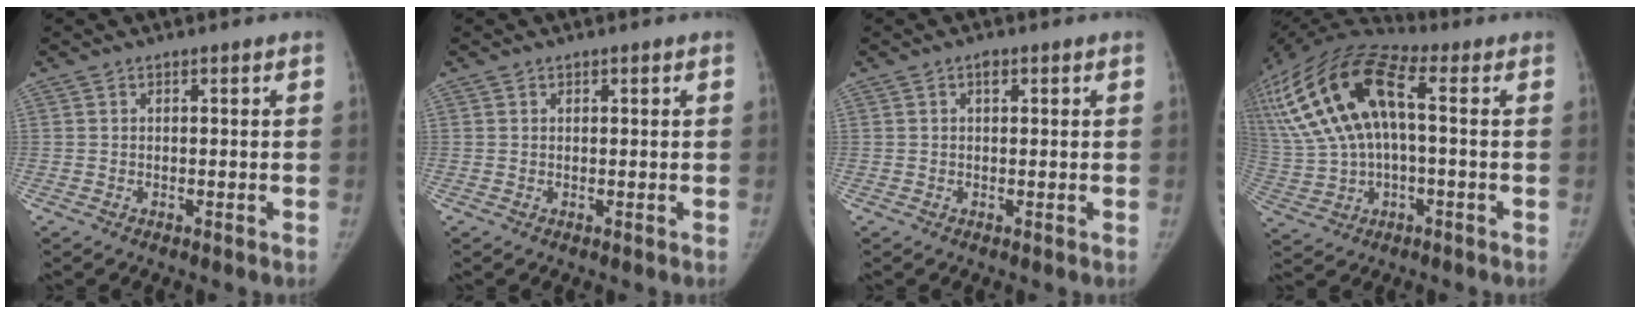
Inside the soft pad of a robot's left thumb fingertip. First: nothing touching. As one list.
[{"total": 0.5, "force": [0.2, 0.5, 0.1], "torque": [0.007, 0.001, 0.001]}, {"total": 1.4, "force": [0.5, 0.9, 0.9], "torque": [-0.008, 0.001, 0.005]}, {"total": 24.5, "force": [4.6, 12.8, 20.4], "torque": [-0.459, 0.042, 0.080]}]